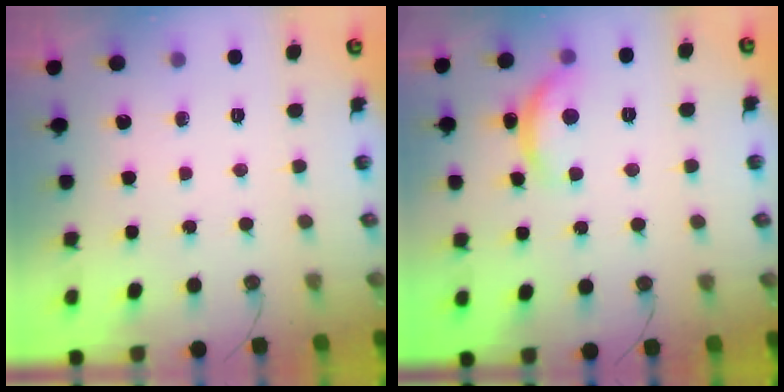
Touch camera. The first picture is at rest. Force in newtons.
{"total": 6.1, "press": 6.1, "slide": 0.7}